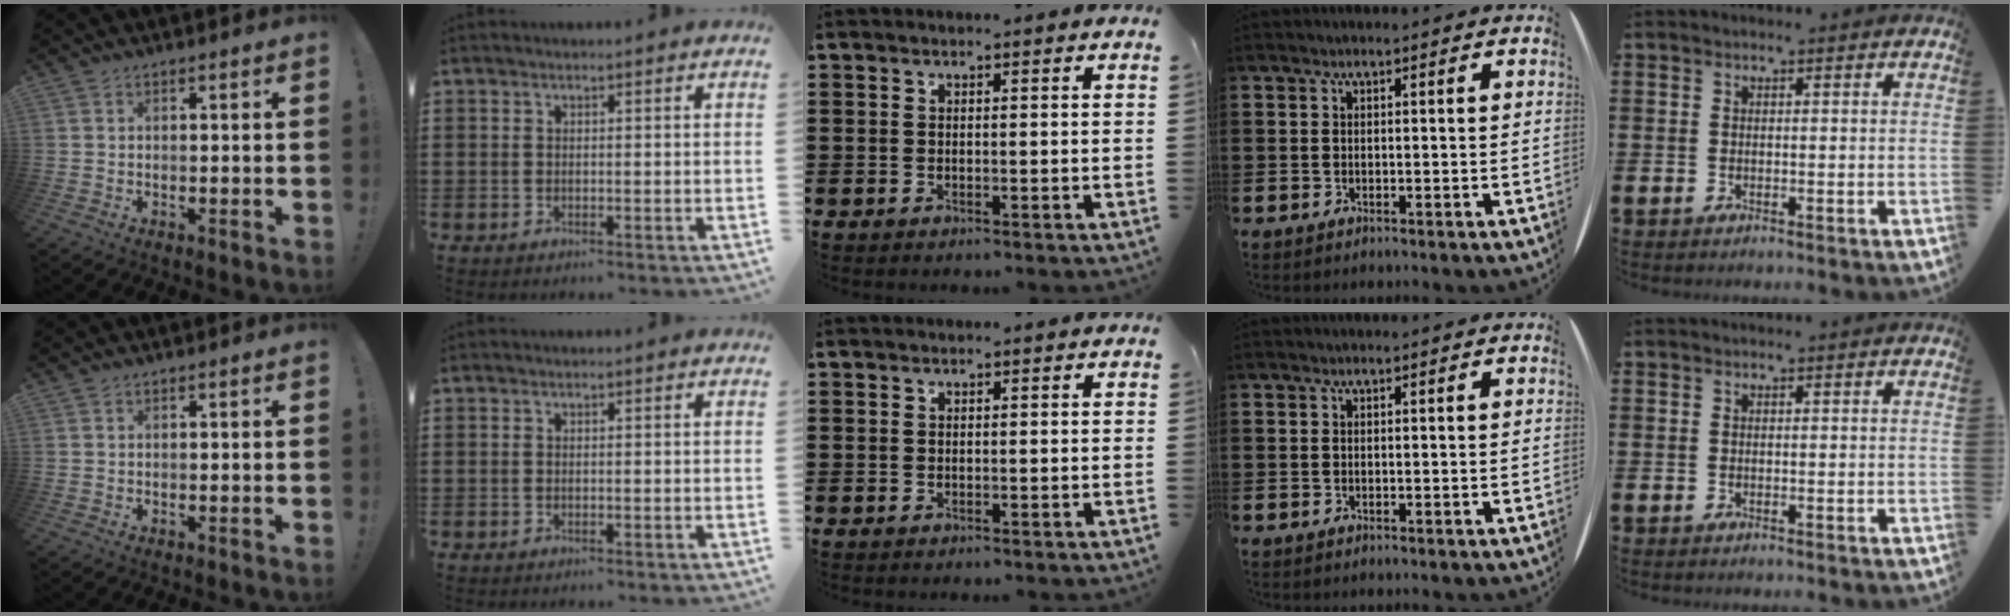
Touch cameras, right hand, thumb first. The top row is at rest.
{}